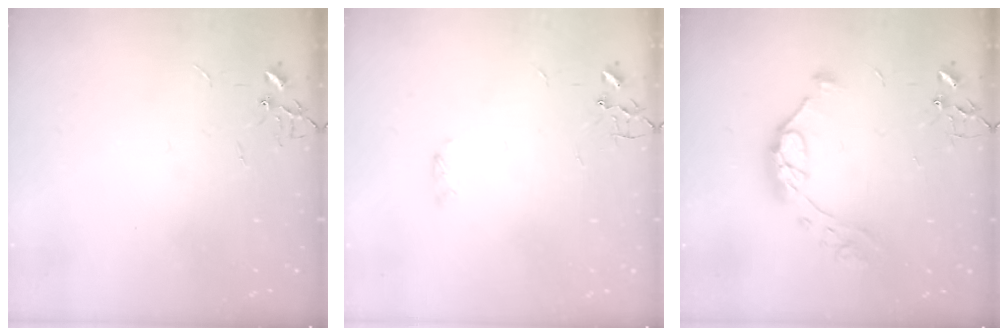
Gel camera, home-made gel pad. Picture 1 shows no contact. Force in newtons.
{"total": 3.9, "press": 3.6, "slide": 1.3}
{"total": 11.1, "press": 11.1, "slide": 1.0}